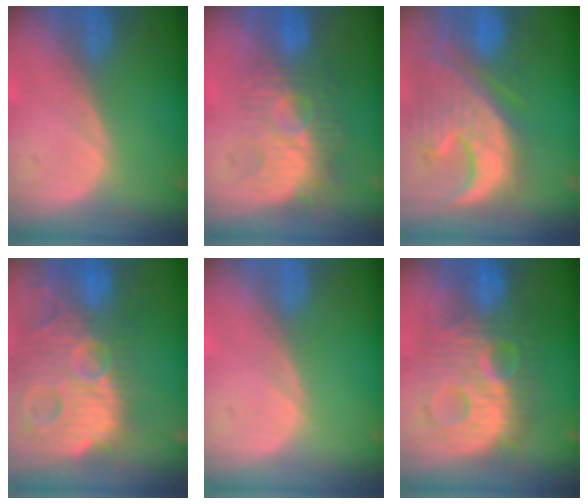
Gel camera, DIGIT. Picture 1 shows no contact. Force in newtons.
{"total": 9.4, "press": 8.4, "slide": 4.3}
{"total": 12.4, "press": 11.2, "slide": 5.4}
{"total": 14.8, "press": 12.8, "slide": 7.5}
{"total": 0.0}
{"total": 10.6, "press": 10.6, "slide": 0.3}